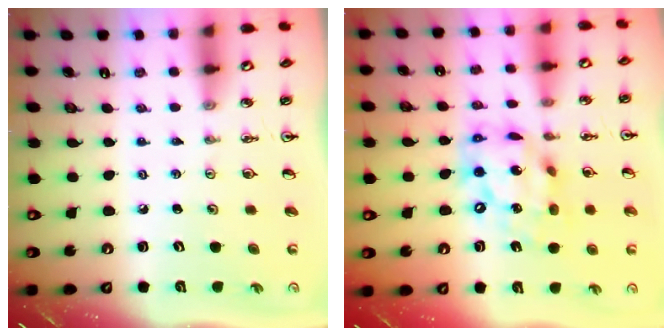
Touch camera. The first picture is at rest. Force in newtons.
{"total": 16.5, "press": 16.5, "slide": 1.4}